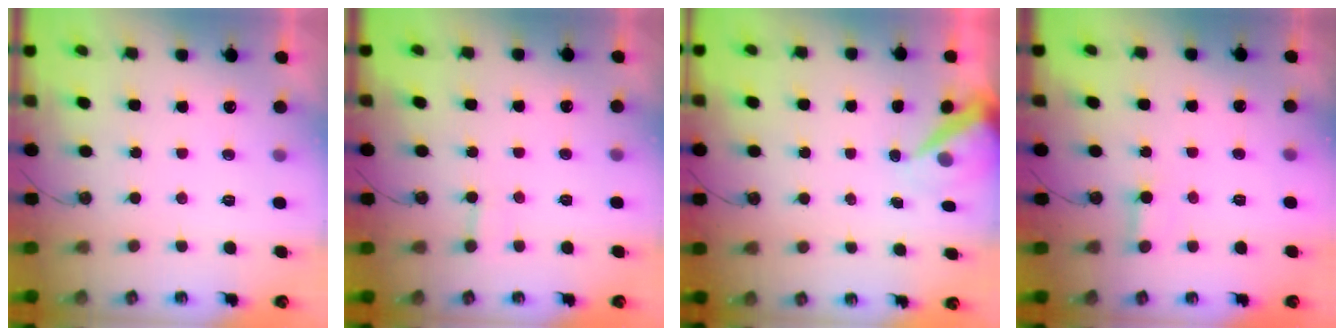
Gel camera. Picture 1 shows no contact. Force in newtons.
{"total": 3.5, "press": 3.5, "slide": 0.3}
{"total": 5.7, "press": 5.7, "slide": 0.7}
{"total": 2.4, "press": 2.4, "slide": 0.0}